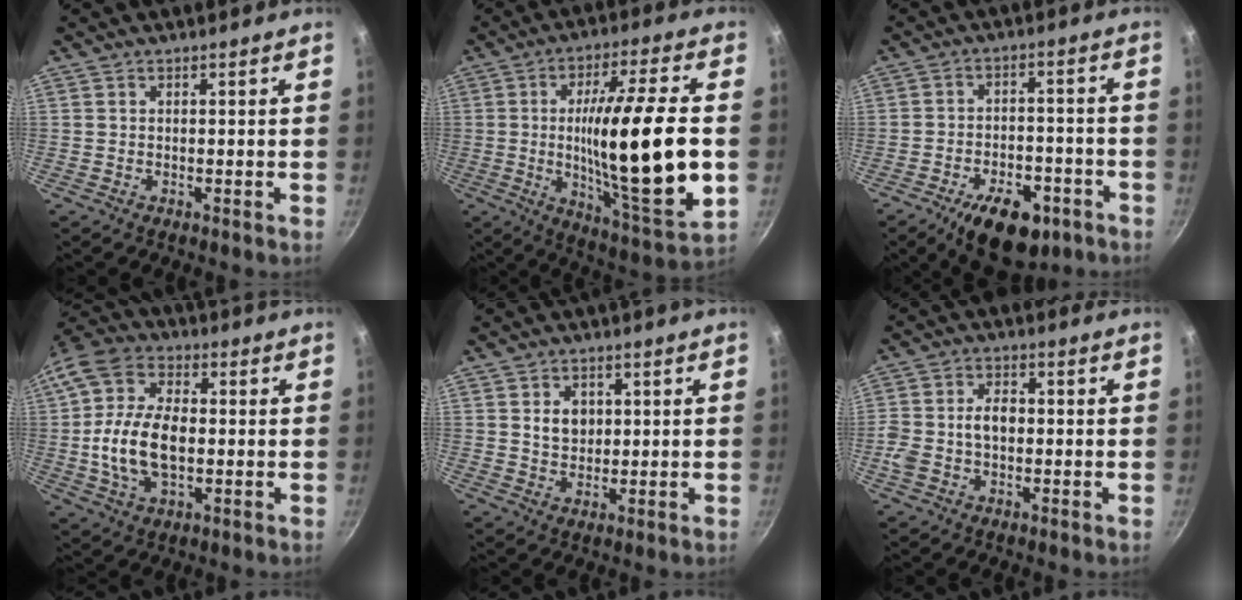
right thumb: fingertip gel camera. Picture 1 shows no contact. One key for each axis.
{"total": 24.3, "fx": -1.3, "fy": 4.9, "fz": 23.8, "tx": -0.386, "ty": -0.005, "tz": -0.015}
{"total": 14.0, "fx": -7.6, "fy": 7.4, "fz": 9.0, "tx": -0.104, "ty": 0.039, "tz": -0.102}
{"total": 15.5, "fx": -0.6, "fy": 9.6, "fz": 12.2, "tx": -0.226, "ty": 0.019, "tz": -0.018}
{"total": 4.8, "fx": 1.0, "fy": 3.8, "fz": 2.7, "tx": -0.026, "ty": -0.004, "tz": 0.019}
{"total": 7.2, "fx": -0.8, "fy": 5.0, "fz": 5.2, "tx": -0.085, "ty": 0.024, "tz": -0.022}